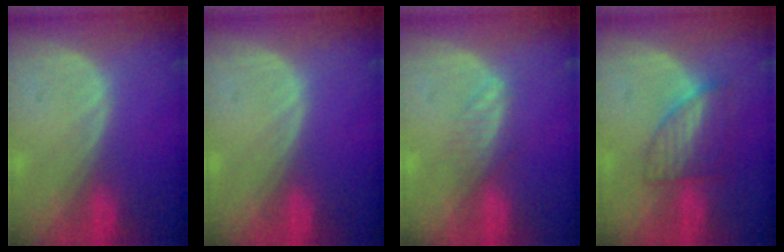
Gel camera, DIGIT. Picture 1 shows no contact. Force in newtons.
{"total": 0.0}
{"total": 2.3, "press": 2.3, "slide": 0.1}
{"total": 6.1, "press": 5.6, "slide": 2.4}